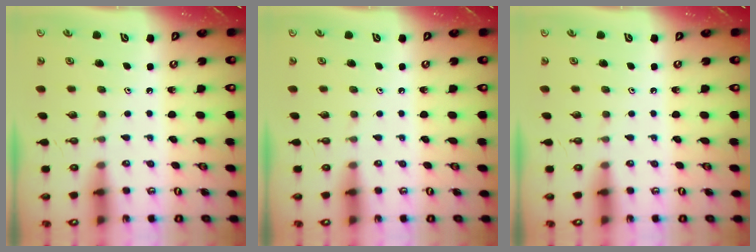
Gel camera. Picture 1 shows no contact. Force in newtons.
{"total": 0.0}
{"total": 0.0}